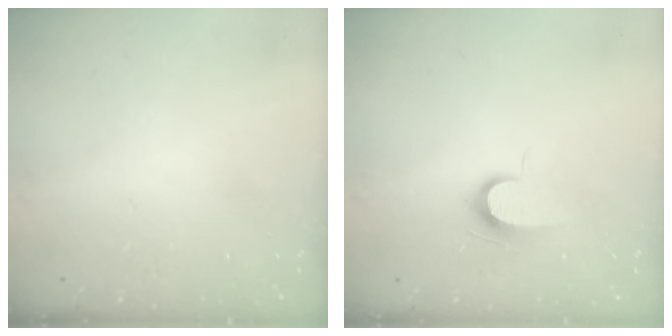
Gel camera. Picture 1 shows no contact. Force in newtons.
{"total": 6.4, "press": 6.3, "slide": 0.7}